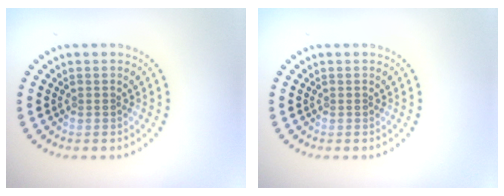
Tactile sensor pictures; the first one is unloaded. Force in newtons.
{"total": 0.0}